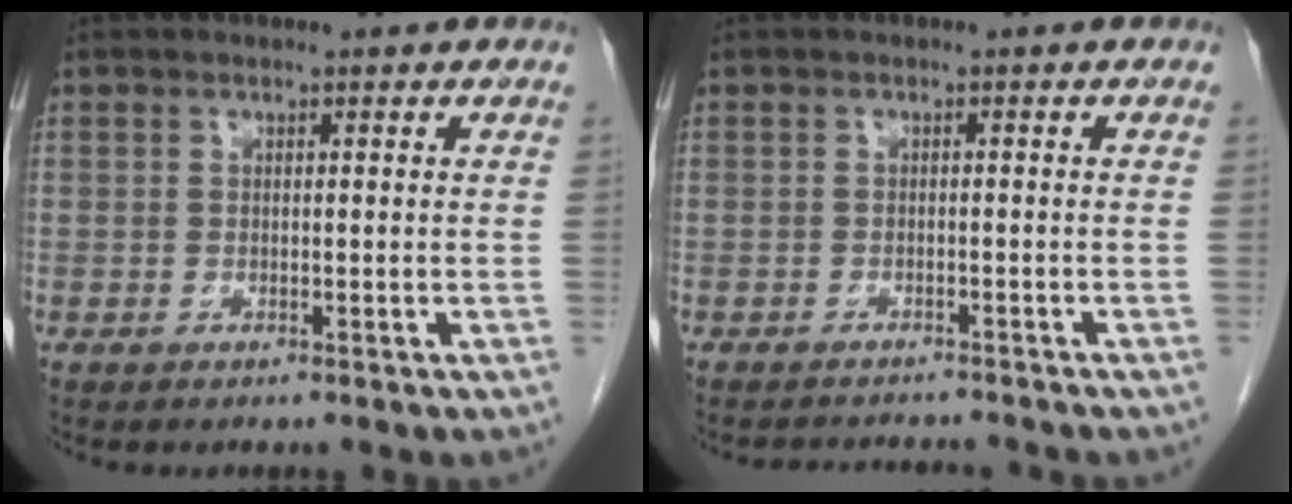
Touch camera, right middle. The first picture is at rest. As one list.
[{"total": 5.2, "force": [-5.0, 0.8, 0.8], "torque": [-0.006, -0.001, -0.066]}]